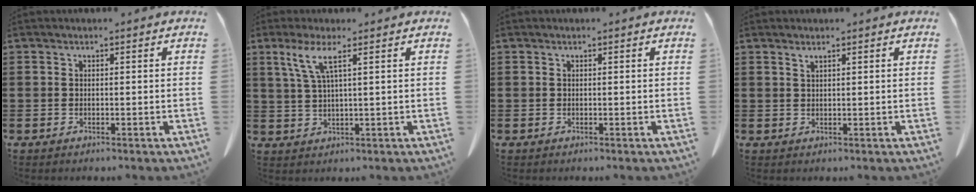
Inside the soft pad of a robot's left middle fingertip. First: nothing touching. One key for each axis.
{"total": 5.0, "fx": 2.5, "fy": 0.2, "fz": 4.3, "tx": -0.101, "ty": -0.004, "tz": 0.040}
{"total": 0.0}
{"total": 1.1, "fx": 0.8, "fy": 0.1, "fz": 0.7, "tx": -0.015, "ty": -0.002, "tz": 0.016}